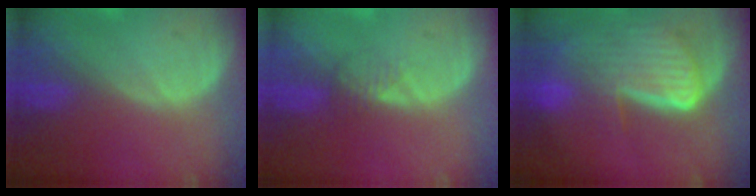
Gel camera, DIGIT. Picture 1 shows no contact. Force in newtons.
{"total": 1.6, "press": 1.6, "slide": 0.2}
{"total": 9.1, "press": 8.0, "slide": 4.5}